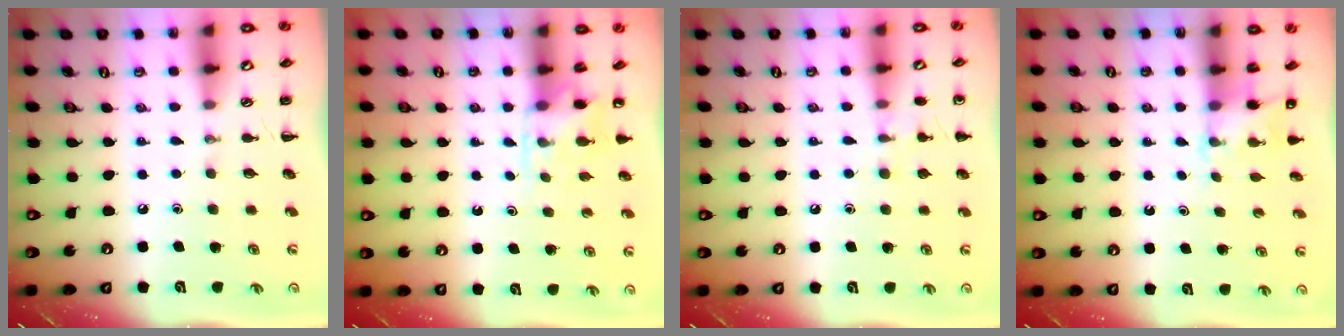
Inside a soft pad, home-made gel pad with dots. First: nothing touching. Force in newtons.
{"total": 4.0, "press": 3.8, "slide": 1.0}
{"total": 7.0, "press": 6.6, "slide": 2.2}
{"total": 4.0, "press": 3.8, "slide": 1.2}